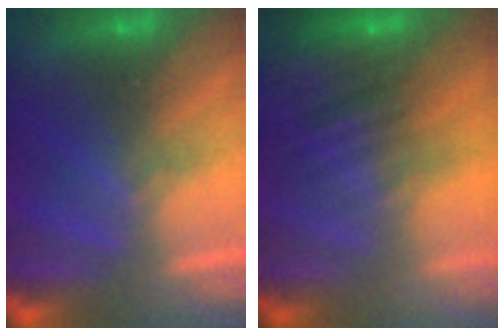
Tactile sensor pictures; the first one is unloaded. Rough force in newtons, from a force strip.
{"total": 4.9}